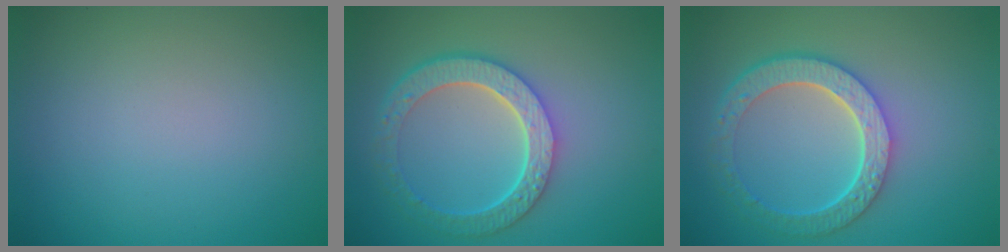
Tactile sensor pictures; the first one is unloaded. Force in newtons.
{"total": 6.0, "press": 4.5, "slide": 4.0}
{"total": 6.0, "press": 4.5, "slide": 4.0}